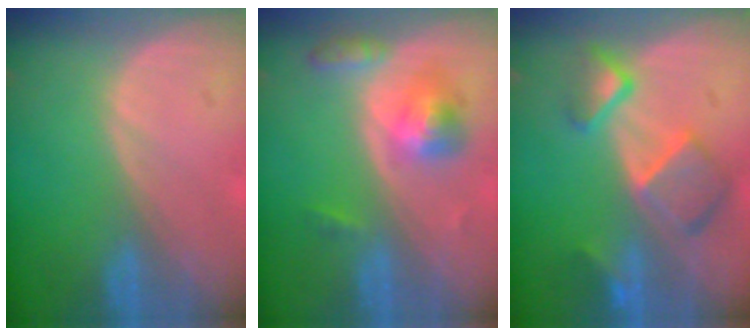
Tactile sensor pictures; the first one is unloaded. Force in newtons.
{"total": 5.3, "press": 5.0, "slide": 1.6}
{"total": 7.9, "press": 6.8, "slide": 4.1}